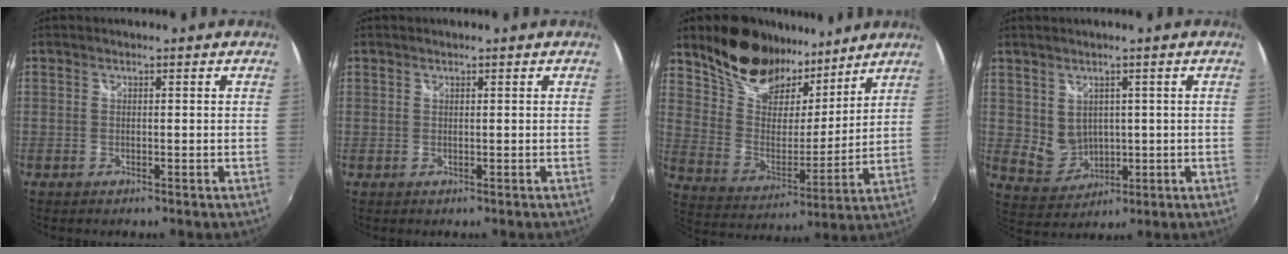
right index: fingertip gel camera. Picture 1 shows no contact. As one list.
[{"total": 0.6, "force": [0.2, 0.6, 0.0], "torque": [0.003, 0.001, 0.003]}, {"total": 18.3, "force": [13.4, 9.6, 8.0], "torque": [-0.174, 0.025, 0.246]}, {"total": 5.6, "force": [1.3, 4.8, 2.5], "torque": [-0.048, -0.001, 0.044]}]